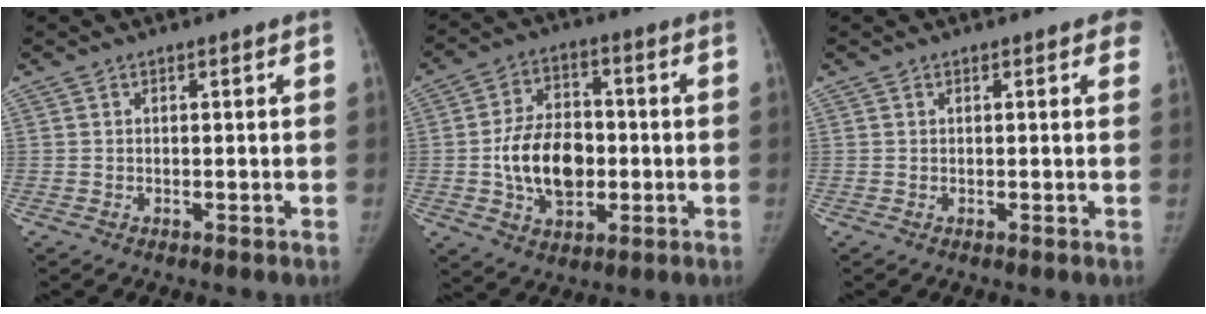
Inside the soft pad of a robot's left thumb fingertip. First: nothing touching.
{"total": 13.5, "force": [-1.7, 9.4, 9.6], "torque": [-0.134, 0.017, -0.028]}
{"total": 1.5, "force": [0.9, 0.8, 0.8], "torque": [0.008, 0.000, 0.001]}